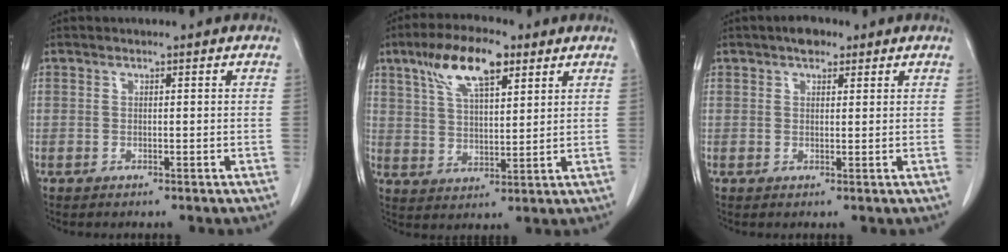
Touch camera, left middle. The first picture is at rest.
{"total": 10.6, "force": [6.1, 3.5, 7.9], "torque": [-0.151, 0.017, 0.115]}
{"total": 2.8, "force": [1.9, 1.3, 1.5], "torque": [-0.026, 0.008, 0.028]}